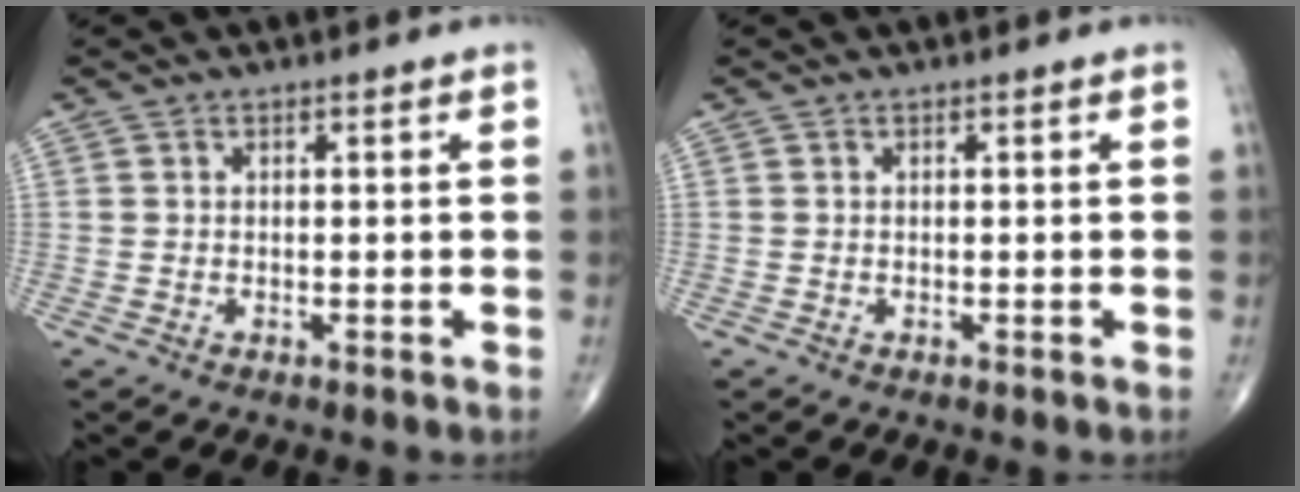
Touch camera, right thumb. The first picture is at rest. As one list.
[{"total": 0.0}]